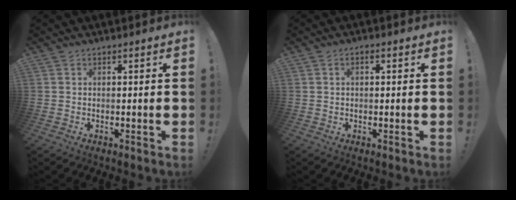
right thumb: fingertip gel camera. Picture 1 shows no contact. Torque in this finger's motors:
{"motor_torque": [0.31, -0.35, -0.13, 0.05, 0.11]}